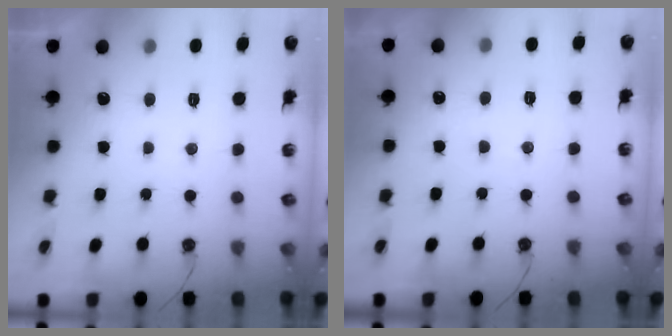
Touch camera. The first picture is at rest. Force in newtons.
{"total": 4.4, "press": 4.3, "slide": 0.7}